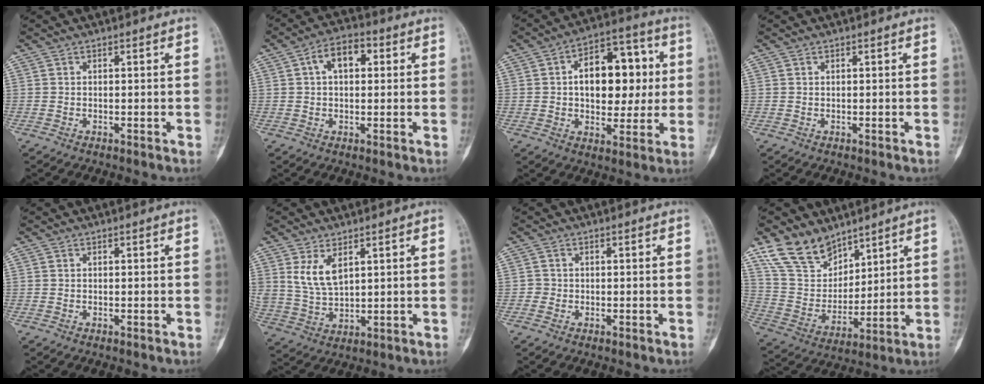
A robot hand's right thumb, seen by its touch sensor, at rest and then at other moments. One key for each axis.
{"total": 7.3, "fx": 1.8, "fy": 4.3, "fz": 5.6, "tx": -0.083, "ty": 0.017, "tz": 0.022}
{"total": 16.6, "fx": 2.1, "fy": 10.2, "fz": 13.0, "tx": -0.146, "ty": 0.021, "tz": 0.027}
{"total": 0.0}
{"total": 0.0}
{"total": 6.8, "fx": 3.1, "fy": 3.5, "fz": 5.0, "tx": -0.090, "ty": -0.019, "tz": 0.074}
{"total": 1.1, "fx": -0.2, "fy": 1.1, "fz": 0.0, "tx": 0.006, "ty": 0.006, "tz": -0.007}
{"total": 13.3, "fx": 9.7, "fy": 7.9, "fz": 4.4, "tx": -0.060, "ty": -0.051, "tz": 0.204}